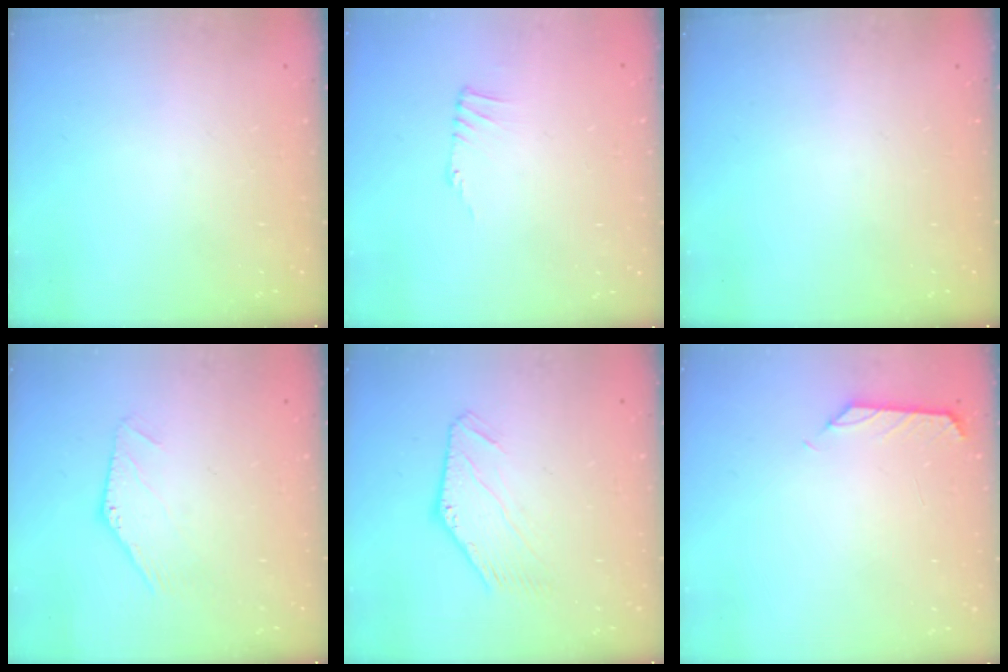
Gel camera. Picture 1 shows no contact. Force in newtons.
{"total": 1.3, "press": 1.2, "slide": 0.2}
{"total": 0.0}
{"total": 0.0}
{"total": 1.0, "press": 1.0, "slide": 0.2}
{"total": 0.0}